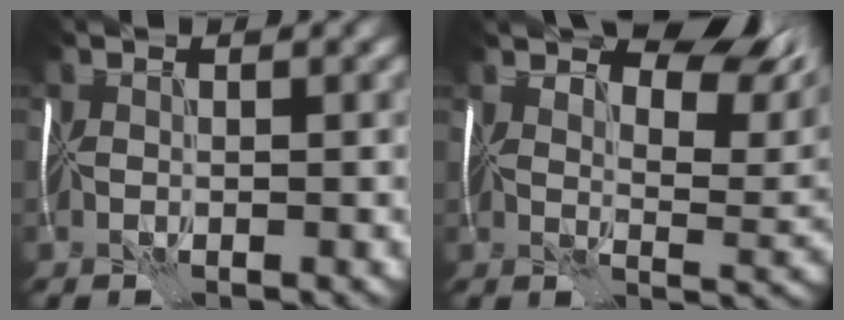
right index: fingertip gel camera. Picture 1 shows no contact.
{"total": 9.5, "force": [6.2, 3.8, 6.1], "torque": [-0.087, 0.005, 0.090]}